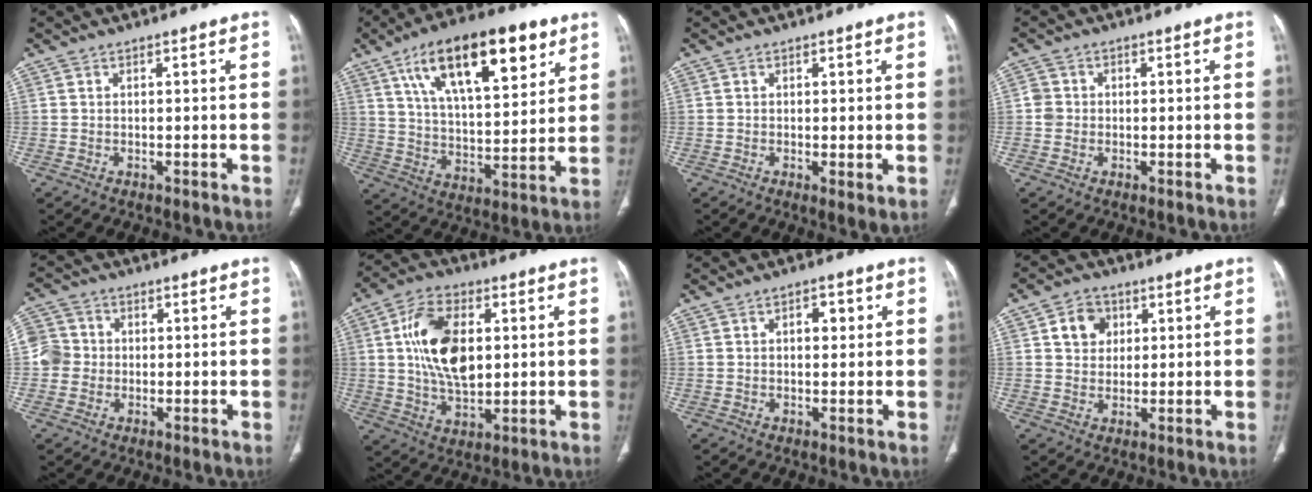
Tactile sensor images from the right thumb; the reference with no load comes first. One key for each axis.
{"total": 22.8, "fx": 11.5, "fy": 9.3, "fz": 17.3, "tx": -0.252, "ty": -0.024, "tz": 0.195}
{"total": 2.1, "fx": -0.1, "fy": 0.6, "fz": 2.0, "tx": -0.037, "ty": -0.011, "tz": -0.005}
{"total": 2.6, "fx": -0.2, "fy": 2.5, "fz": 0.8, "tx": -0.001, "ty": 0.008, "tz": -0.007}
{"total": 6.3, "fx": -0.3, "fy": 6.1, "fz": 1.7, "tx": -0.017, "ty": 0.013, "tz": -0.013}
{"total": 14.9, "fx": 2.5, "fy": 8.7, "fz": 11.9, "tx": -0.202, "ty": -0.003, "tz": 0.047}
{"total": 3.2, "fx": 0.9, "fy": 1.9, "fz": 2.4, "tx": -0.021, "ty": 0.001, "tz": 0.009}
{"total": 6.1, "fx": 2.0, "fy": 5.1, "fz": 2.7, "tx": -0.017, "ty": -0.004, "tz": 0.030}